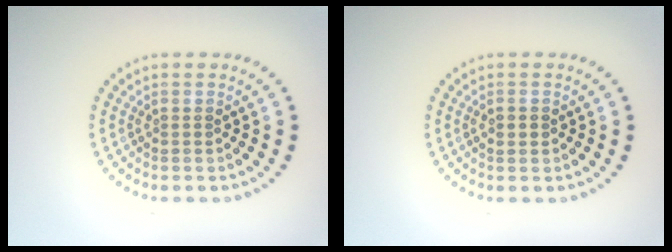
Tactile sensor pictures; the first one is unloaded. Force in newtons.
{"total": 1.1, "press": 1.1, "slide": 0.2}